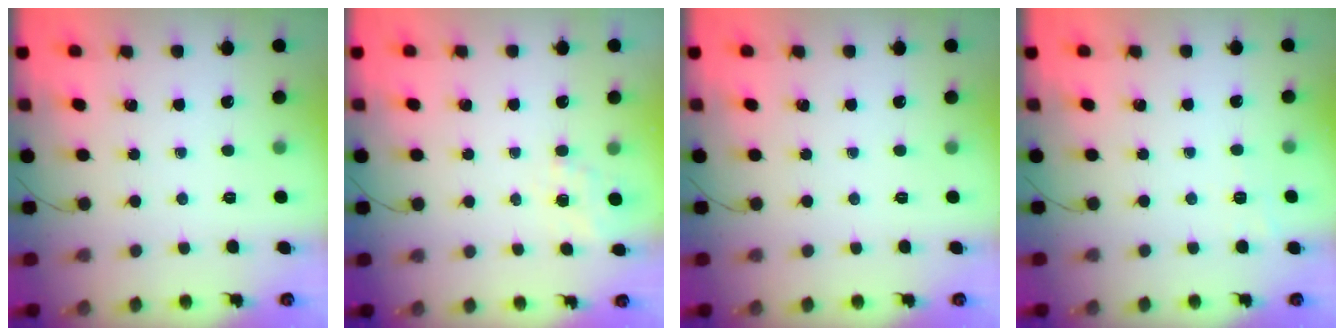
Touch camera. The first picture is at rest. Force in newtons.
{"total": 5.1, "press": 4.8, "slide": 1.5}
{"total": 0.0}
{"total": 2.0, "press": 1.3, "slide": 1.6}